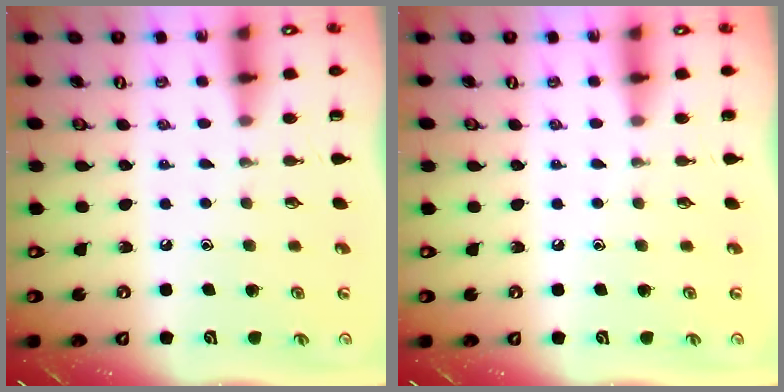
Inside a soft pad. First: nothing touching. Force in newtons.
{"total": 0.0}